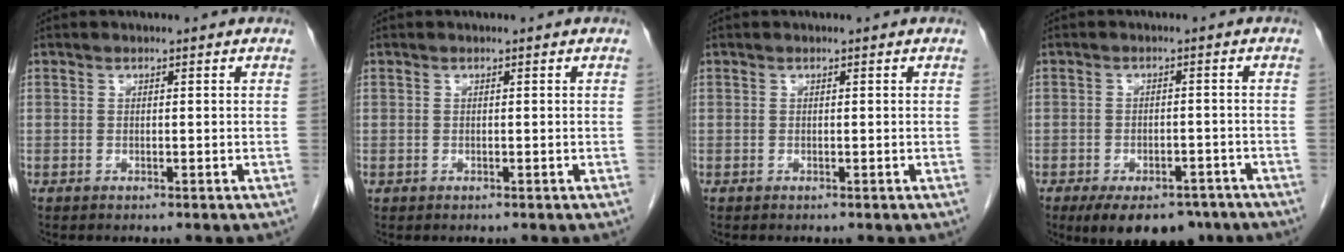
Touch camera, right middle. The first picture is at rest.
{"total": 0.0}
{"total": 0.0}
{"total": 10.9, "force": [-7.9, 5.3, 5.3], "torque": [-0.076, -0.002, -0.113]}